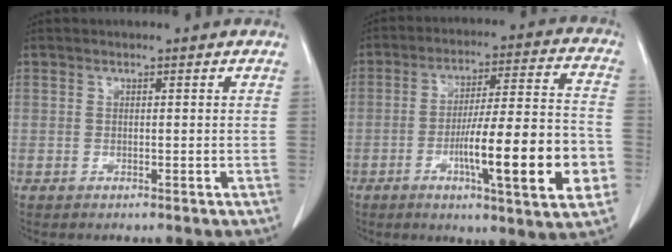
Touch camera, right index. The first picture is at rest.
{"total": 18.2, "force": [-5.2, 1.6, 17.3], "torque": [-0.239, 0.003, -0.074]}